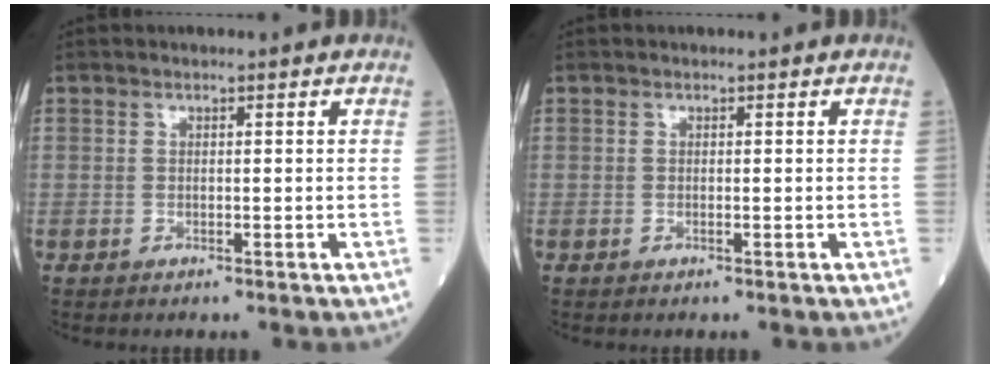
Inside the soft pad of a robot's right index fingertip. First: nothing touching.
{"total": 0.0}